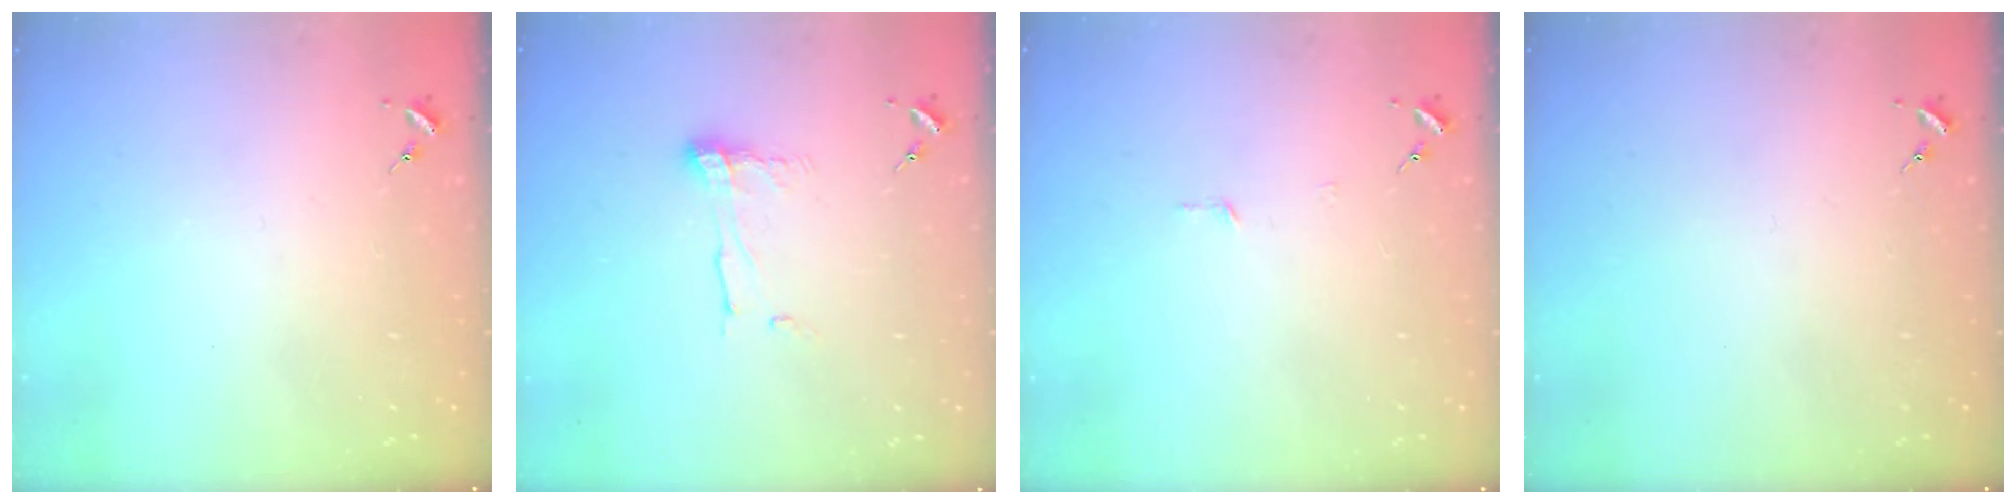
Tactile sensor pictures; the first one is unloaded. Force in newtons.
{"total": 8.4, "press": 8.4, "slide": 0.7}
{"total": 2.7, "press": 2.7, "slide": 0.2}
{"total": 0.0}